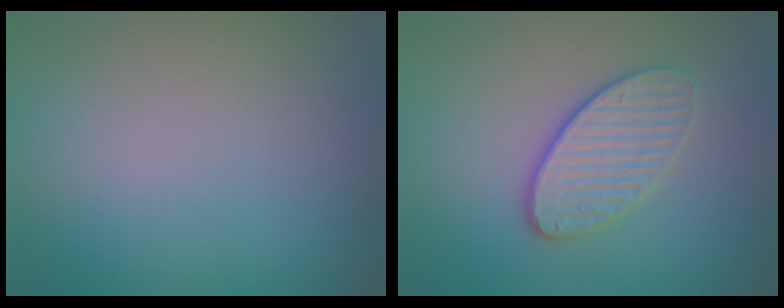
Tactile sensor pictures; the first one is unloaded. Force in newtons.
{"total": 3.8, "press": 3.2, "slide": 2.1}